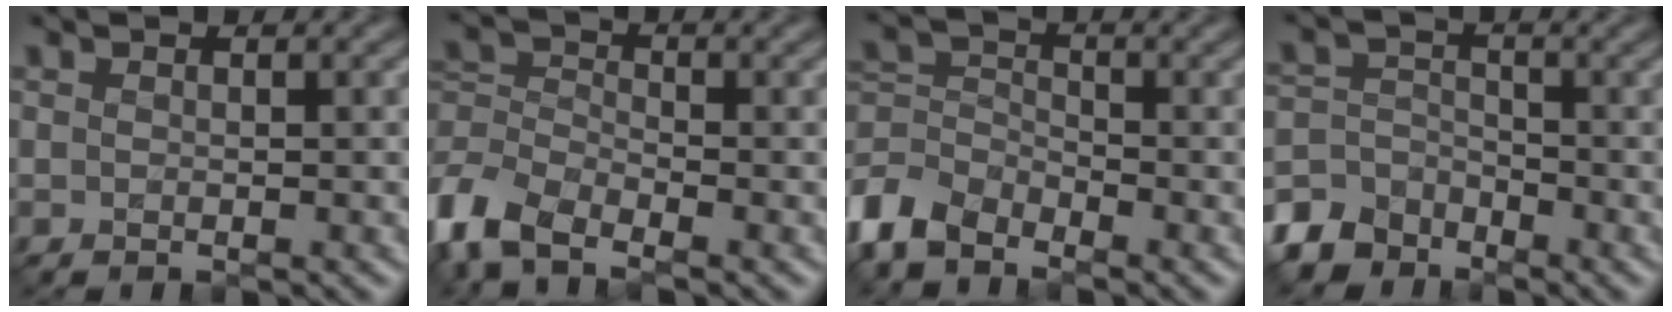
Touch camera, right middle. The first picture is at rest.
{"total": 6.1, "force": [-3.9, 2.9, 3.7], "torque": [-0.083, -0.004, -0.093]}
{"total": 5.3, "force": [-3.8, 2.7, 2.4], "torque": [-0.057, -0.002, -0.093]}
{"total": 5.2, "force": [-4.1, 2.9, 1.1], "torque": [-0.015, -0.006, -0.084]}